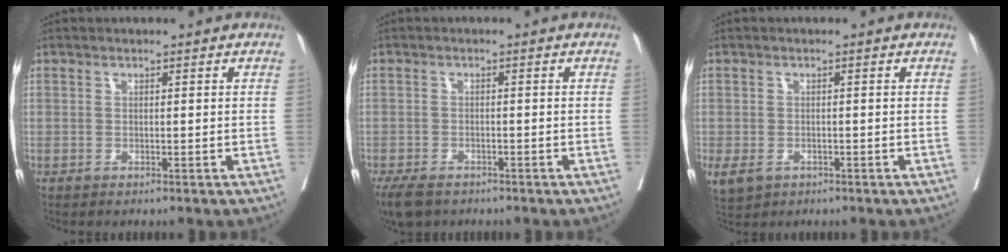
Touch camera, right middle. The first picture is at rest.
{"total": 6.1, "force": [-4.6, 2.9, 2.8], "torque": [-0.048, -0.008, -0.073]}
{"total": 7.0, "force": [-3.1, 5.4, 3.3], "torque": [-0.094, -0.010, -0.041]}